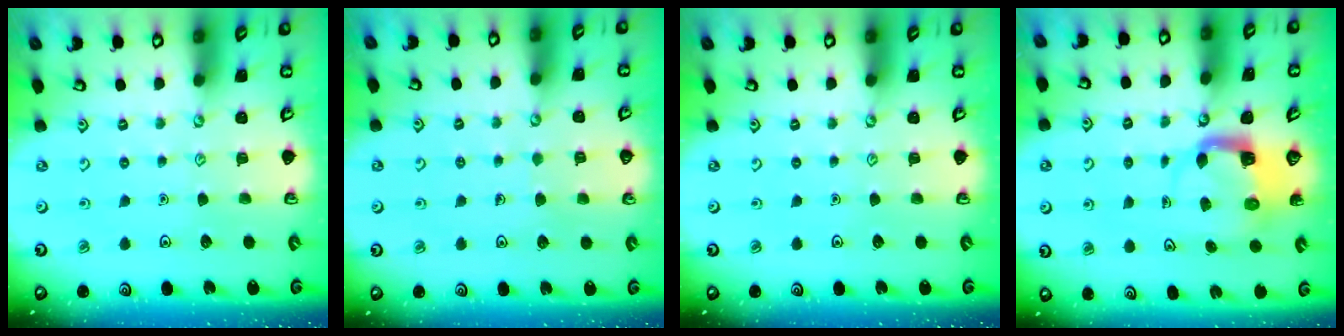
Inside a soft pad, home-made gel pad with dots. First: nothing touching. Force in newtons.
{"total": 2.9, "press": 2.9, "slide": 0.2}
{"total": 0.0}
{"total": 3.9, "press": 3.9, "slide": 0.4}